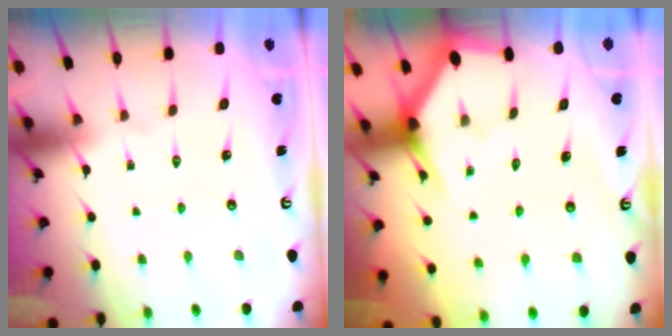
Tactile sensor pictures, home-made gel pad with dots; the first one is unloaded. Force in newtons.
{"total": 3.1, "press": 3.1, "slide": 0.2}